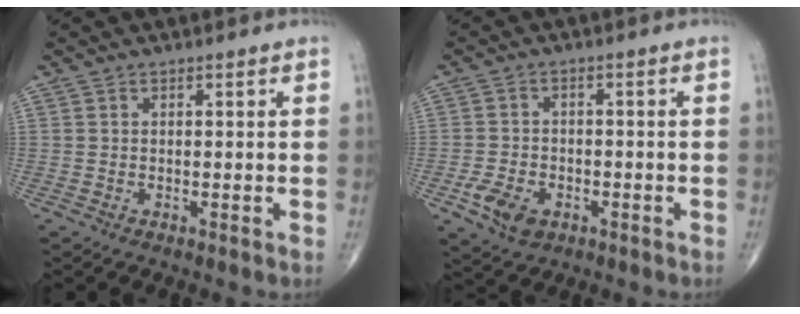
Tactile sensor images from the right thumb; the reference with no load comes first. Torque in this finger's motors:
{"motor_torque": [0.87, 0.56, 0.18, -0.44, 0.17]}